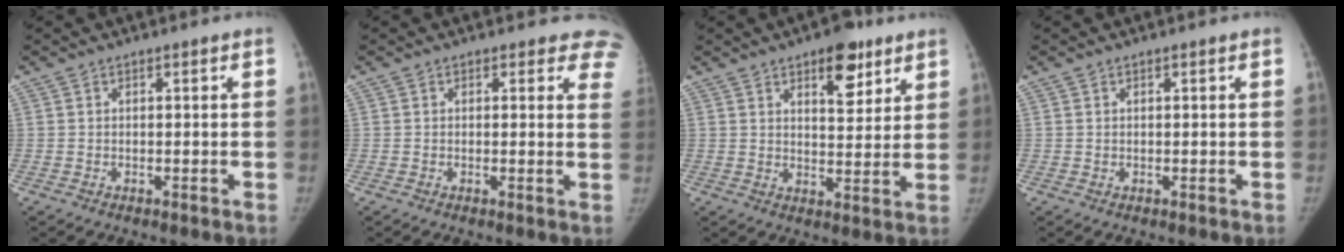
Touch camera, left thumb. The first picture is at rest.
{"total": 6.0, "force": [5.2, 2.8, 1.0], "torque": [0.038, -0.017, 0.025]}
{"total": 9.3, "force": [5.5, 4.3, 6.2], "torque": [-0.058, -0.029, 0.077]}
{"total": 0.0}